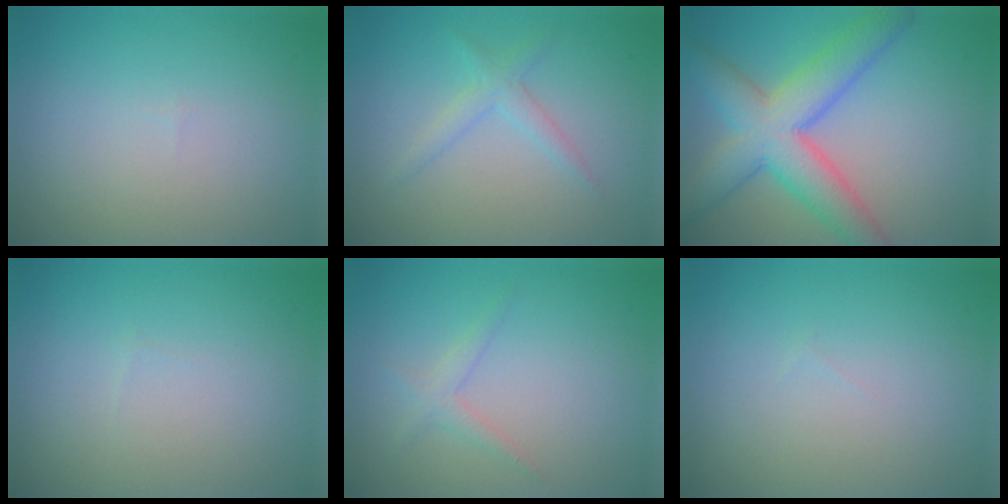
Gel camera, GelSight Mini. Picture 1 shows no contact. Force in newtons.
{"total": 1.7, "press": 1.7, "slide": 0.1}
{"total": 7.9, "press": 7.9, "slide": 0.4}
{"total": 0.0}
{"total": 1.3, "press": 1.3, "slide": 0.1}
{"total": 0.0}